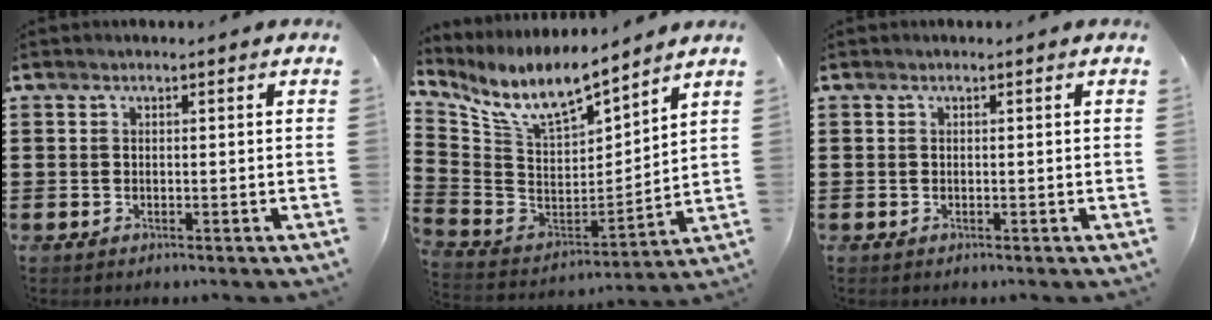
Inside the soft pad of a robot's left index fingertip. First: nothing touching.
{"total": 10.2, "force": [8.5, 2.3, 5.1], "torque": [-0.139, -0.056, 0.147]}
{"total": 0.0}